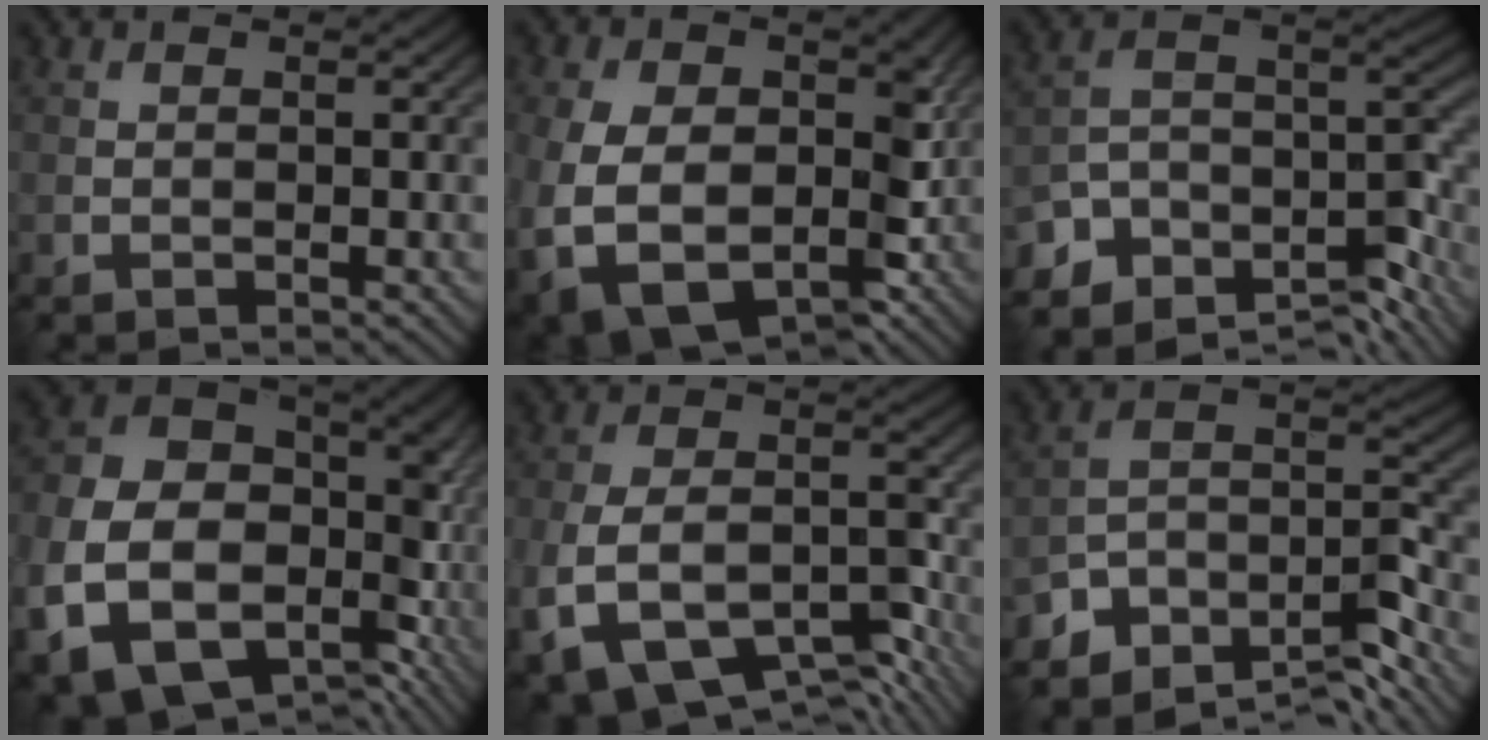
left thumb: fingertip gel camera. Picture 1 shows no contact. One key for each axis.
{"total": 13.2, "fx": -2.5, "fy": 9.4, "fz": 8.9, "tx": -0.176, "ty": -0.031, "tz": -0.028}
{"total": 10.3, "fx": -8.3, "fy": 4.2, "fz": 4.6, "tx": -0.091, "ty": -0.007, "tz": -0.146}
{"total": 17.7, "fx": -5.6, "fy": 13.3, "fz": 10.2, "tx": -0.239, "ty": -0.044, "tz": -0.091}
{"total": 13.7, "fx": -7.0, "fy": 7.4, "fz": 9.2, "tx": -0.198, "ty": -0.028, "tz": -0.112}
{"total": 10.1, "fx": -8.3, "fy": 3.7, "fz": 4.3, "tx": -0.072, "ty": -0.001, "tz": -0.155}